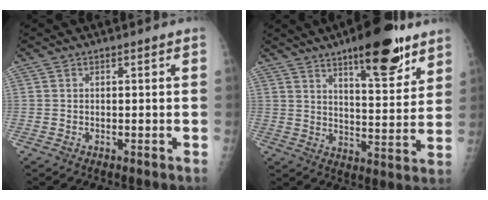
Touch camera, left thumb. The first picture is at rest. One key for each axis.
{"total": 18.6, "fx": 11.8, "fy": 5.6, "fz": 13.2, "tx": -0.156, "ty": -0.067, "tz": 0.181}